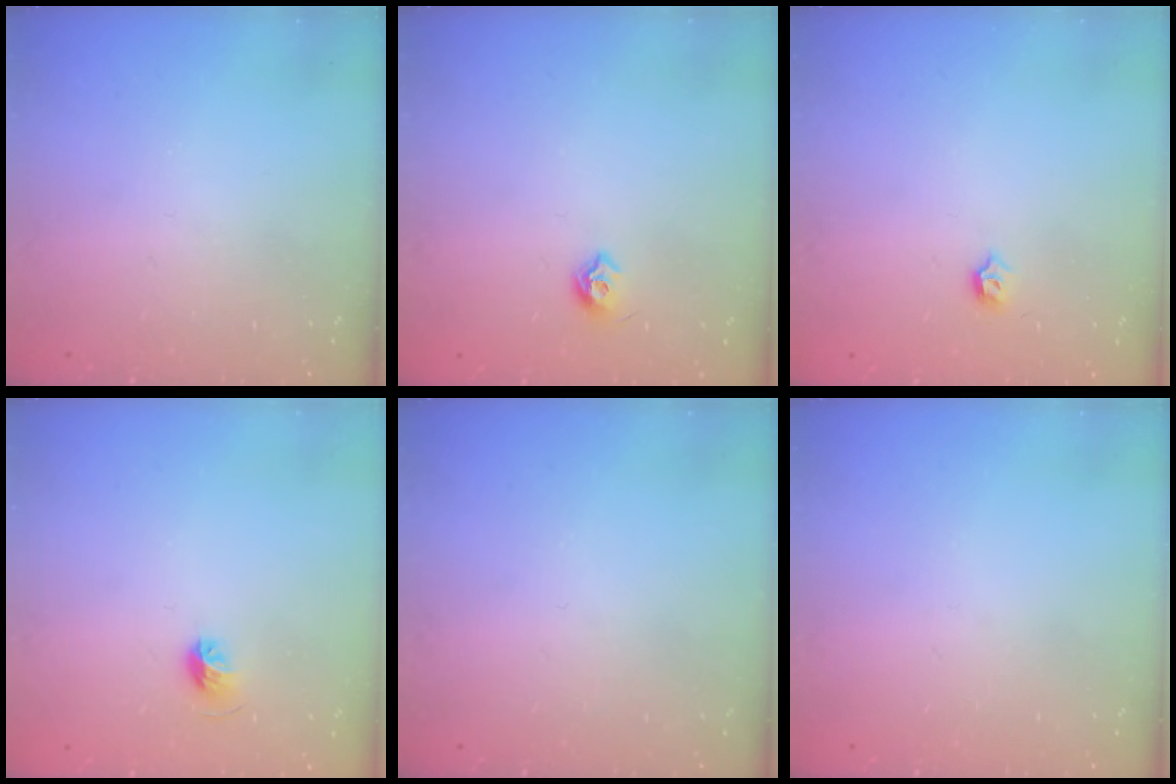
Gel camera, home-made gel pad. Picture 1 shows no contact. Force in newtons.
{"total": 6.0, "press": 5.9, "slide": 1.0}
{"total": 3.4, "press": 3.3, "slide": 0.7}
{"total": 5.4, "press": 5.2, "slide": 1.2}
{"total": 0.0}
{"total": 0.0}